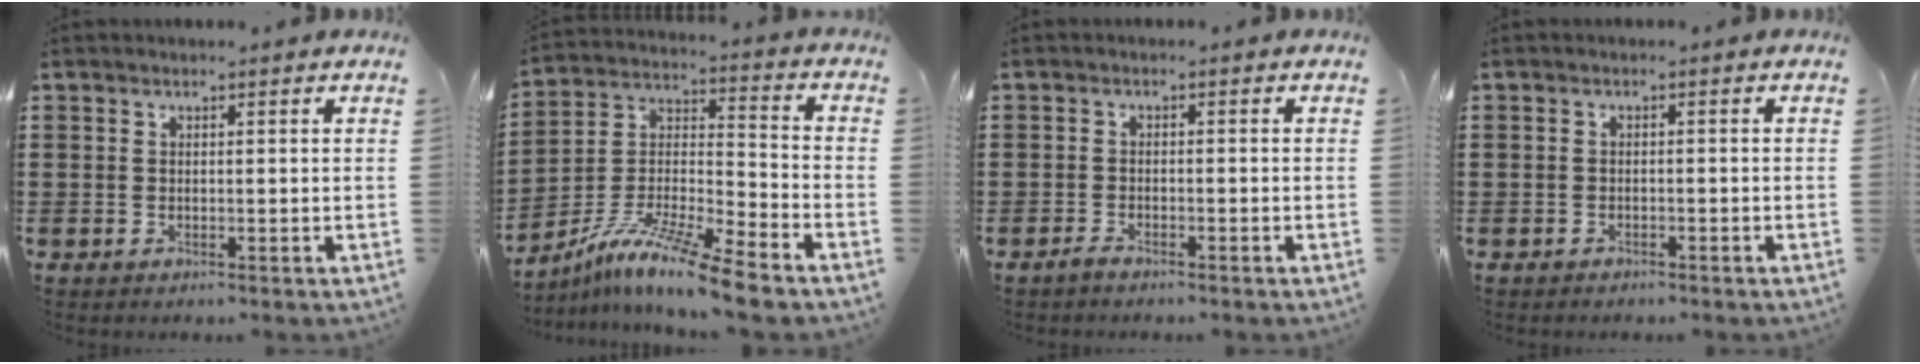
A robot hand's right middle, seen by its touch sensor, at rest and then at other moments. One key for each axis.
{"total": 11.6, "fx": -9.9, "fy": -0.4, "fz": 6.1, "tx": -0.114, "ty": 0.008, "tz": -0.198}
{"total": 1.2, "fx": -1.1, "fy": 0.2, "fz": 0.5, "tx": -0.020, "ty": -0.004, "tz": -0.024}
{"total": 0.9, "fx": -0.8, "fy": 0.3, "fz": -0.1, "tx": 0.001, "ty": 0.003, "tz": -0.019}